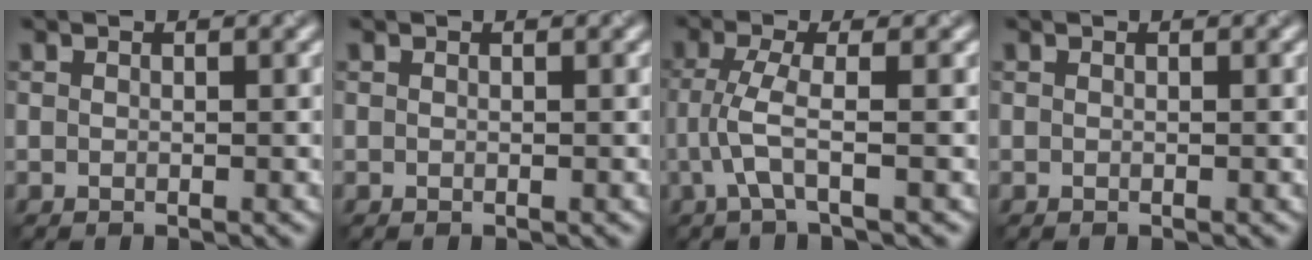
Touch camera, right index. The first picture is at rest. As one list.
[{"total": 0.0}, {"total": 2.8, "force": [-1.2, 0.2, 2.5], "torque": [-0.058, 0.007, -0.021]}, {"total": 0.0}]